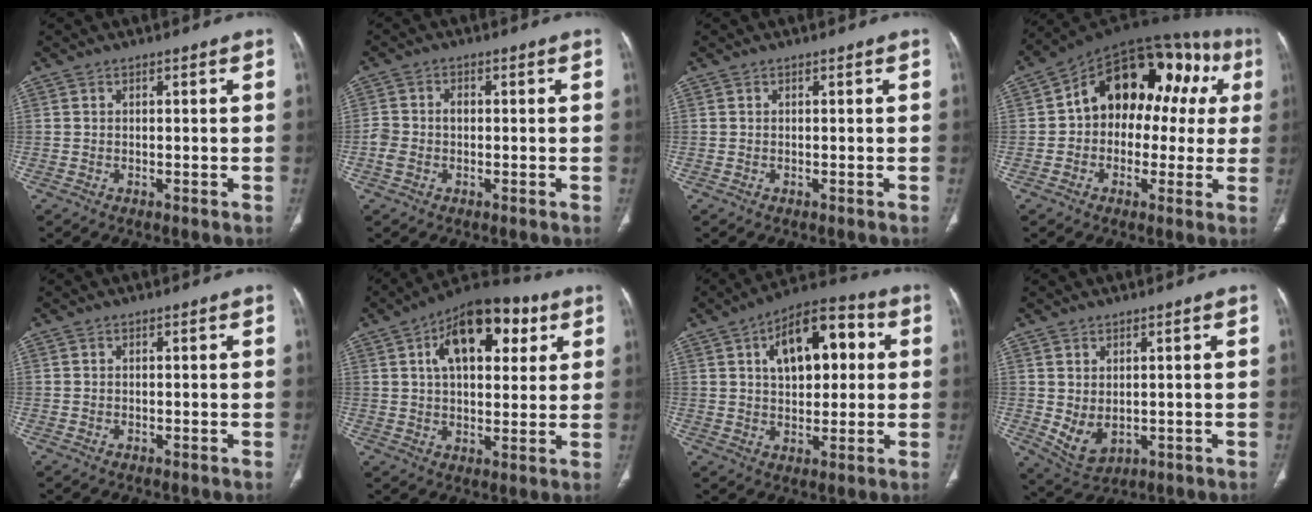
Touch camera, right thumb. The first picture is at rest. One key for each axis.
{"total": 3.9, "fx": -0.7, "fy": 2.8, "fz": 2.6, "tx": -0.059, "ty": 0.017, "tz": -0.012}
{"total": 0.0}
{"total": 21.6, "fx": 3.8, "fy": 14.3, "fz": 15.8, "tx": -0.168, "ty": 0.052, "tz": 0.047}
{"total": 0.0}
{"total": 17.5, "fx": 6.5, "fy": 9.2, "fz": 13.4, "tx": -0.165, "ty": 0.004, "tz": 0.095}
{"total": 15.1, "fx": 4.0, "fy": 8.1, "fz": 12.1, "tx": -0.150, "ty": 0.019, "tz": 0.057}
{"total": 5.7, "fx": 0.0, "fy": 3.7, "fz": 4.3, "tx": -0.074, "ty": -0.008, "tz": 0.025}